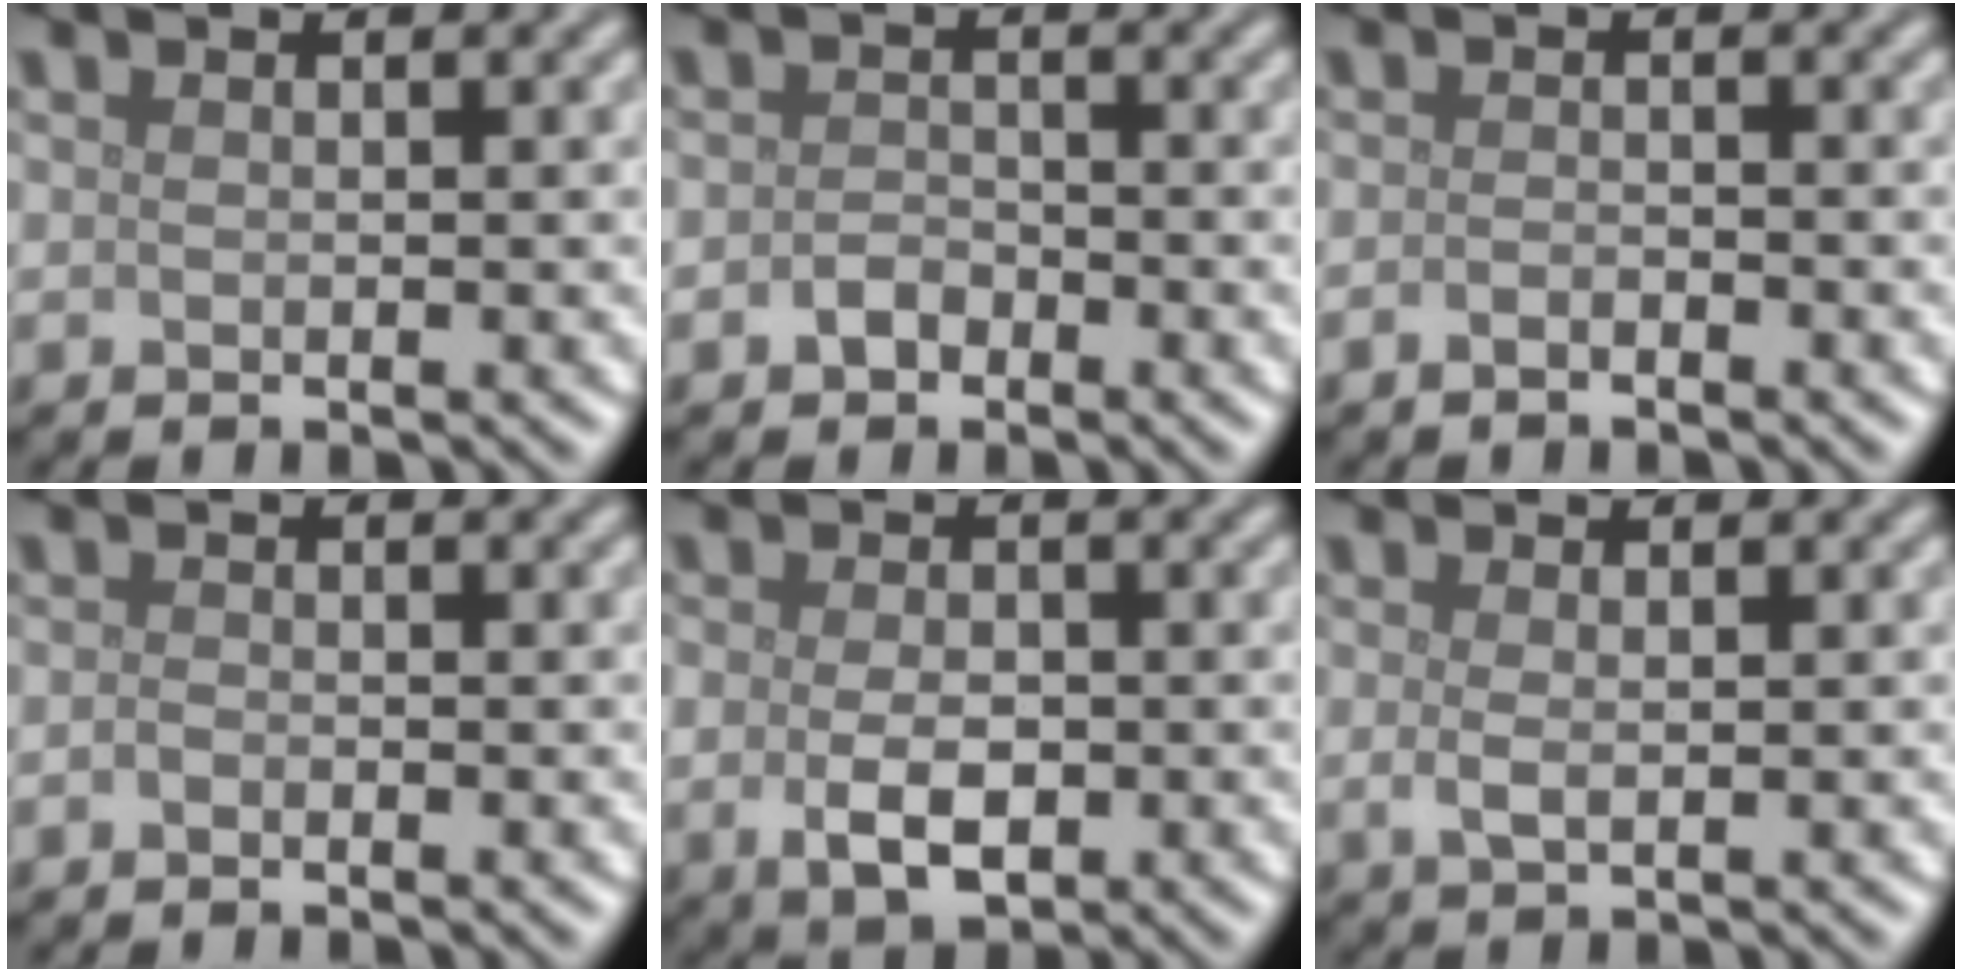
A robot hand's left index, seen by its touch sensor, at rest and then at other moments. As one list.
[{"total": 1.6, "force": [-0.9, 1.1, 0.7], "torque": [-0.010, 0.004, -0.020]}, {"total": 1.0, "force": [-0.8, 0.3, 0.5], "torque": [-0.010, 0.001, -0.016]}, {"total": 0.6, "force": [-0.4, 0.3, 0.3], "torque": [-0.006, -0.001, -0.009]}, {"total": 3.9, "force": [-0.8, 2.4, 3.0], "torque": [-0.059, -0.007, -0.014]}, {"total": 1.3, "force": [0.1, 0.5, 1.2], "torque": [-0.026, -0.002, 0.002]}]